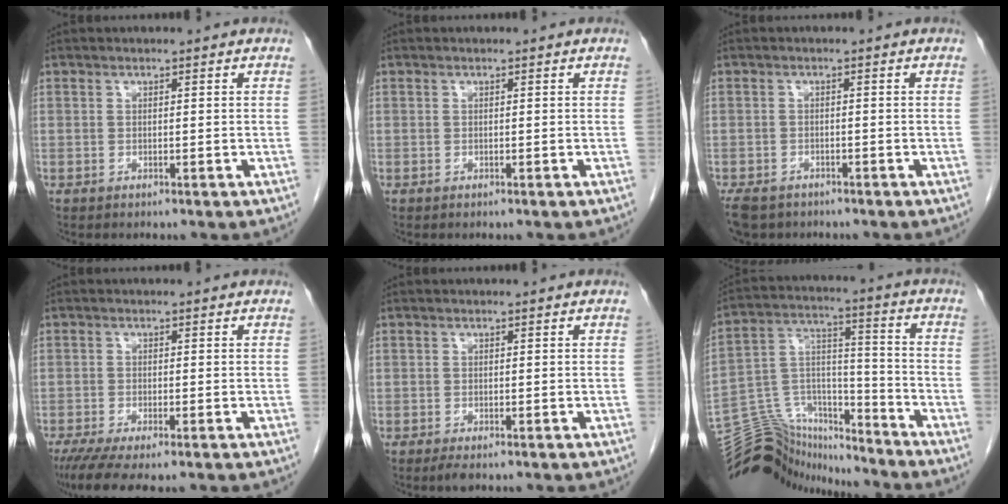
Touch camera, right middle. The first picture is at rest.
{"total": 0.0}
{"total": 5.8, "force": [-4.4, 3.1, 2.0], "torque": [-0.034, -0.004, -0.070]}
{"total": 6.4, "force": [-4.6, 1.1, 4.2], "torque": [-0.065, -0.015, -0.076]}
{"total": 1.5, "force": [-1.0, 0.5, 1.0], "torque": [-0.020, -0.004, -0.014]}
{"total": 16.1, "force": [-15.6, 3.6, 1.3], "torque": [-0.025, 0.062, -0.267]}